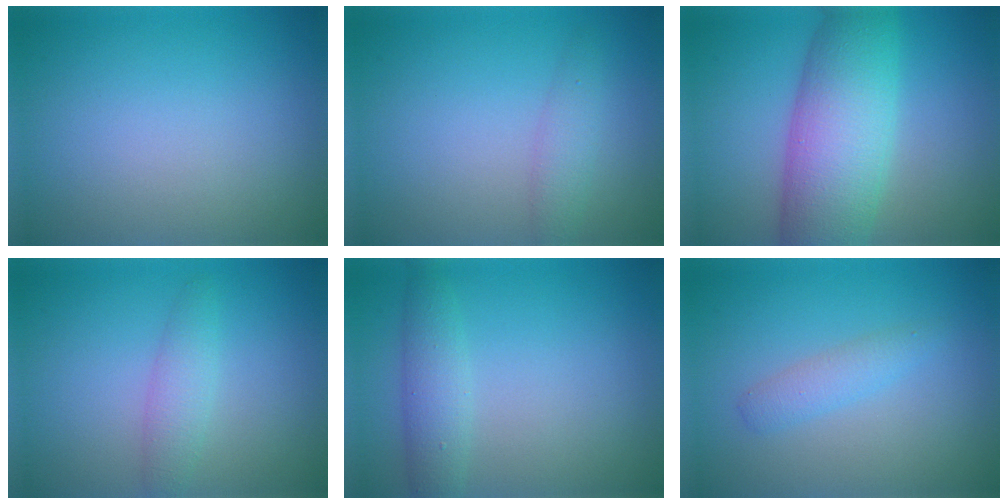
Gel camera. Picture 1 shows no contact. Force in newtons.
{"total": 1.7, "press": 1.7, "slide": 0.1}
{"total": 9.0, "press": 9.0, "slide": 0.1}
{"total": 2.0, "press": 2.0, "slide": 0.1}
{"total": 2.8, "press": 2.8, "slide": 0.0}
{"total": 1.7, "press": 1.7, "slide": 0.0}